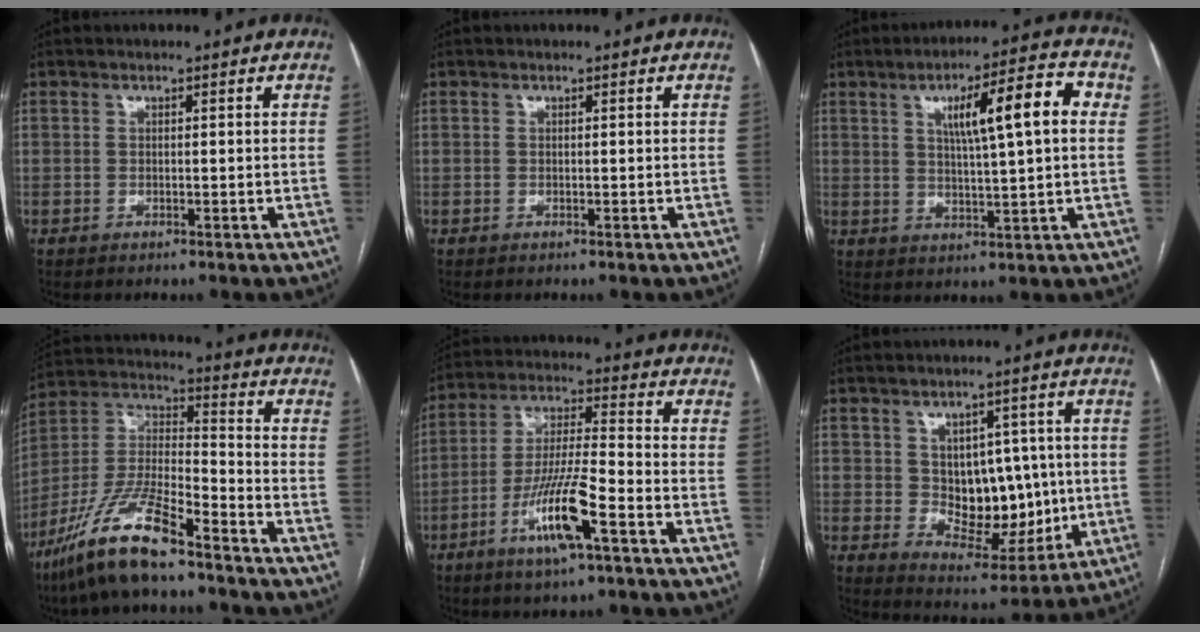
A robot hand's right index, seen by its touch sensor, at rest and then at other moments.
{"total": 0.0}
{"total": 11.4, "force": [3.0, 1.4, 10.9], "torque": [-0.165, 0.021, 0.044]}
{"total": 15.1, "force": [-10.8, 2.6, 10.2], "torque": [-0.214, -0.006, -0.201]}
{"total": 11.9, "force": [-5.6, 1.1, 10.4], "torque": [-0.201, -0.009, -0.105]}
{"total": 11.2, "force": [0.5, 7.2, 8.6], "torque": [-0.114, 0.012, 0.029]}